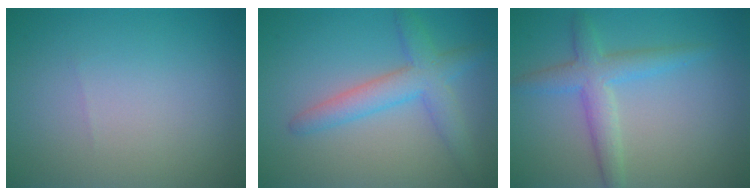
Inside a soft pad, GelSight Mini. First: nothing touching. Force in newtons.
{"total": 4.1, "press": 4.1, "slide": 0.1}
{"total": 3.5, "press": 3.5, "slide": 0.0}